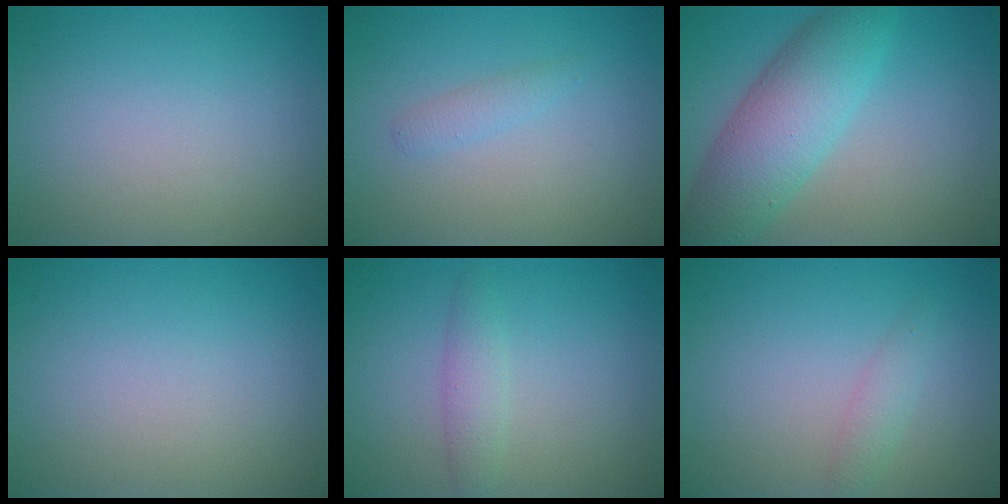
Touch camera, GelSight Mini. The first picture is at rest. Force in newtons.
{"total": 1.1, "press": 1.1, "slide": 0.1}
{"total": 7.4, "press": 7.4, "slide": 0.2}
{"total": 0.0}
{"total": 1.9, "press": 1.9, "slide": 0.0}
{"total": 1.4, "press": 1.4, "slide": 0.1}